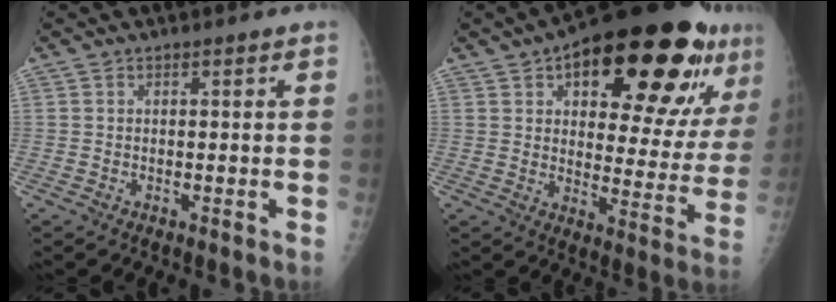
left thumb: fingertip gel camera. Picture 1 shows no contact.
{"total": 27.8, "force": [14.3, 10.9, 21.2], "torque": [-0.257, -0.018, 0.203]}